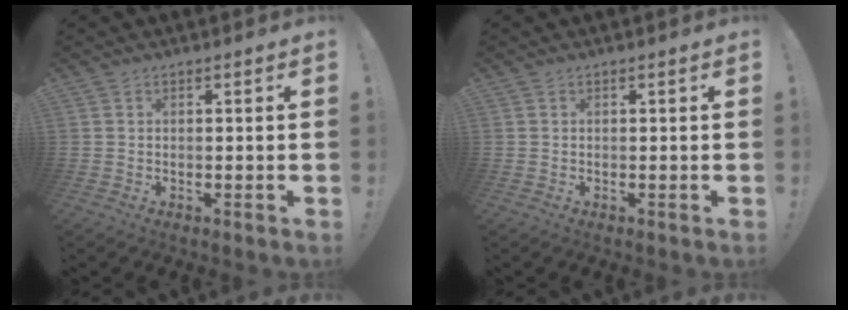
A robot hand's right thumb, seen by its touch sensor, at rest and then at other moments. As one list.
[{"total": 0.0}]